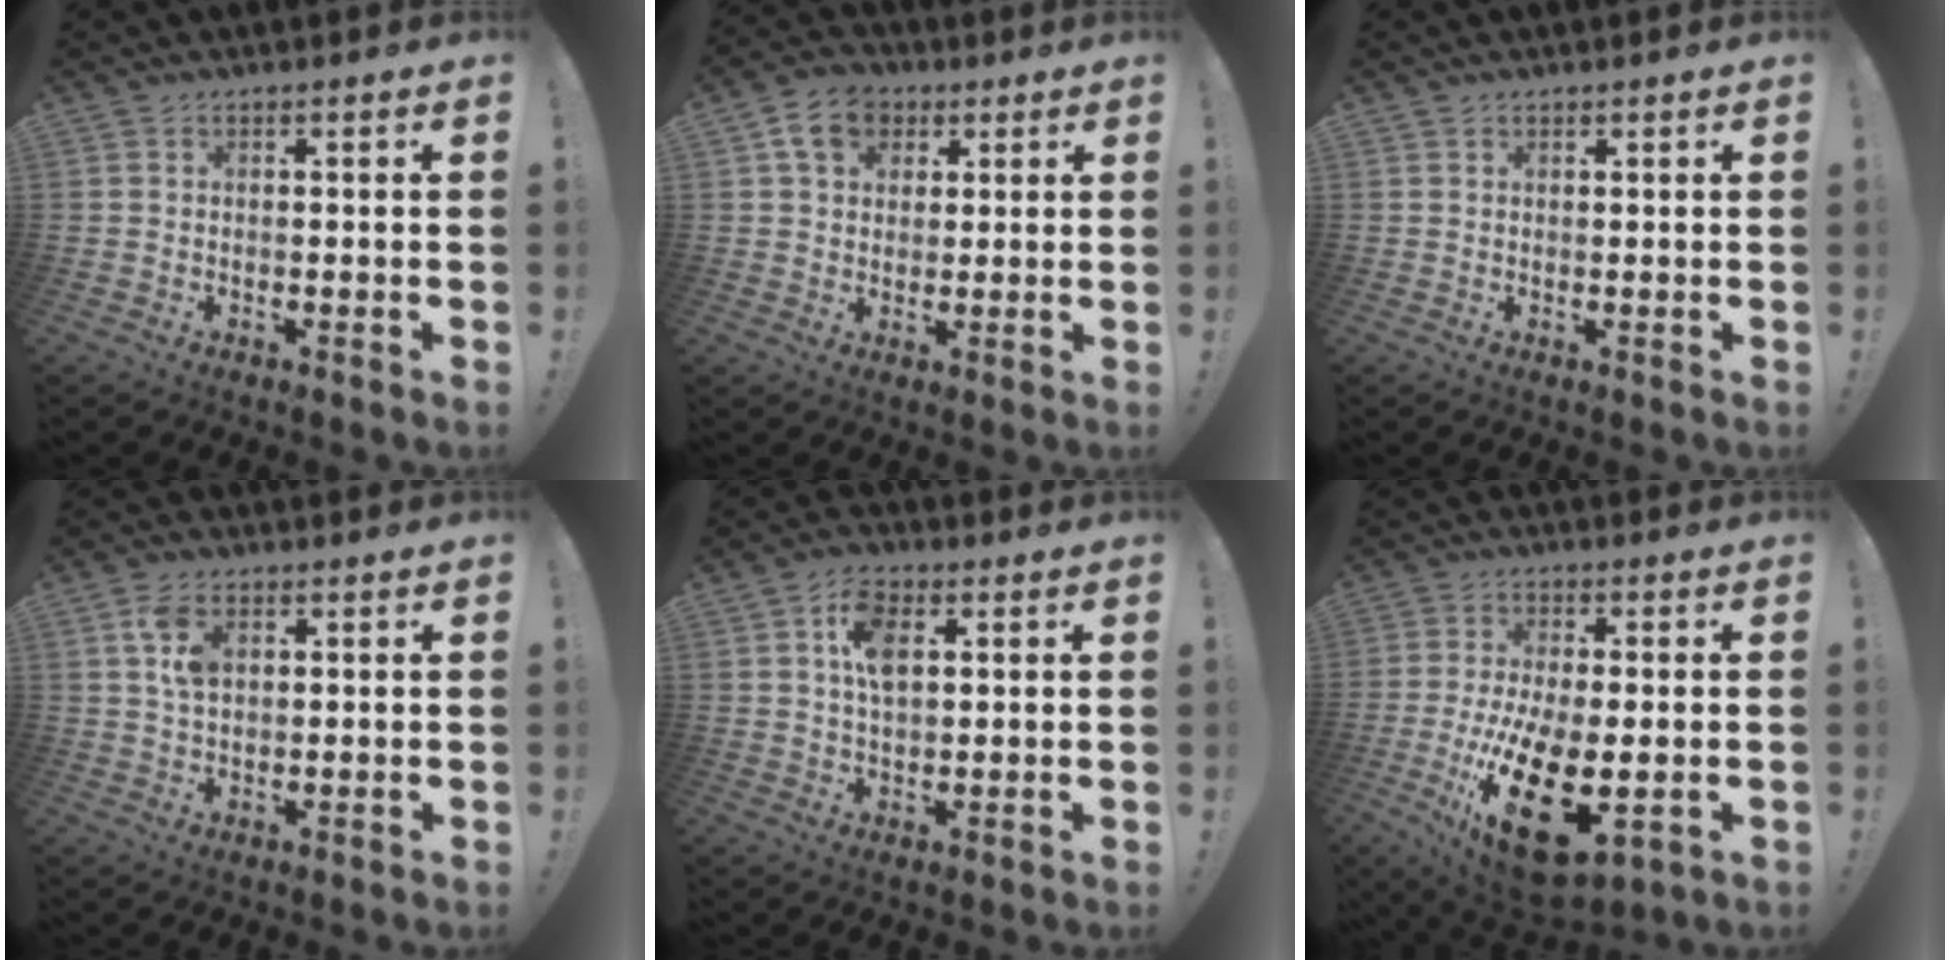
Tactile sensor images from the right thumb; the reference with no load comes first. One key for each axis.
{"total": 9.8, "fx": 4.3, "fy": 7.6, "fz": 4.5, "tx": -0.071, "ty": -0.004, "tz": 0.085}
{"total": 0.7, "fx": 0.7, "fy": 0.3, "fz": 0.2, "tx": -0.003, "ty": -0.001, "tz": 0.013}
{"total": 6.6, "fx": 2.3, "fy": 3.7, "fz": 5.0, "tx": -0.093, "ty": -0.002, "tz": 0.040}
{"total": 8.9, "fx": 2.4, "fy": 5.3, "fz": 6.7, "tx": -0.115, "ty": 0.002, "tz": 0.042}
{"total": 20.8, "fx": -5.5, "fy": 9.6, "fz": 17.6, "tx": -0.316, "ty": 0.005, "tz": -0.072}